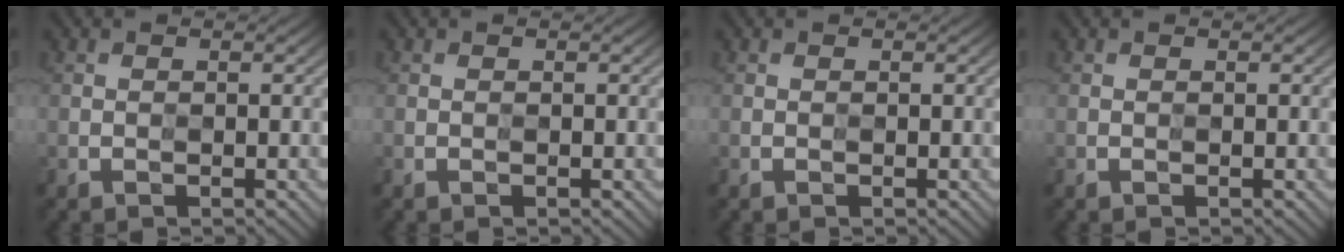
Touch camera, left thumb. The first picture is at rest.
{"total": 0.0}
{"total": 0.0}
{"total": 0.0}